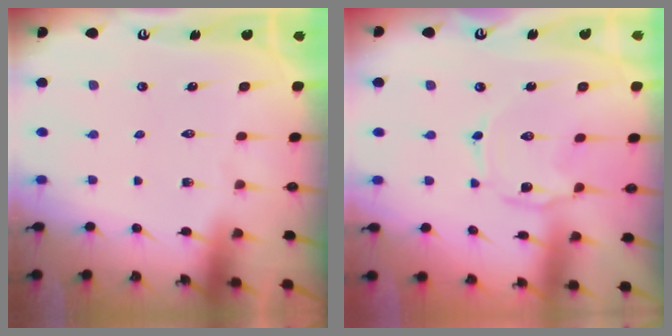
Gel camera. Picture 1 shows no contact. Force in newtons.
{"total": 1.7, "press": 1.7, "slide": 0.2}